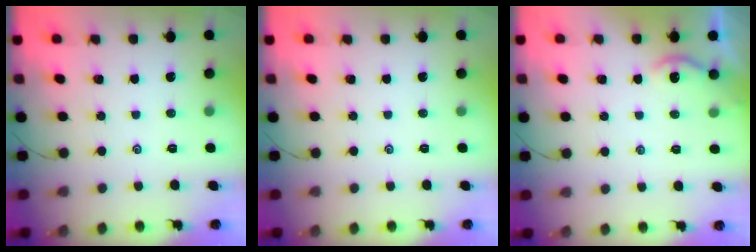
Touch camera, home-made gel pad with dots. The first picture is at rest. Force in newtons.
{"total": 0.0}
{"total": 3.4, "press": 3.4, "slide": 0.3}